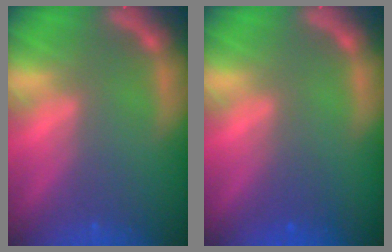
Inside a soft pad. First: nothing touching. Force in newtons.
{"total": 1.4}